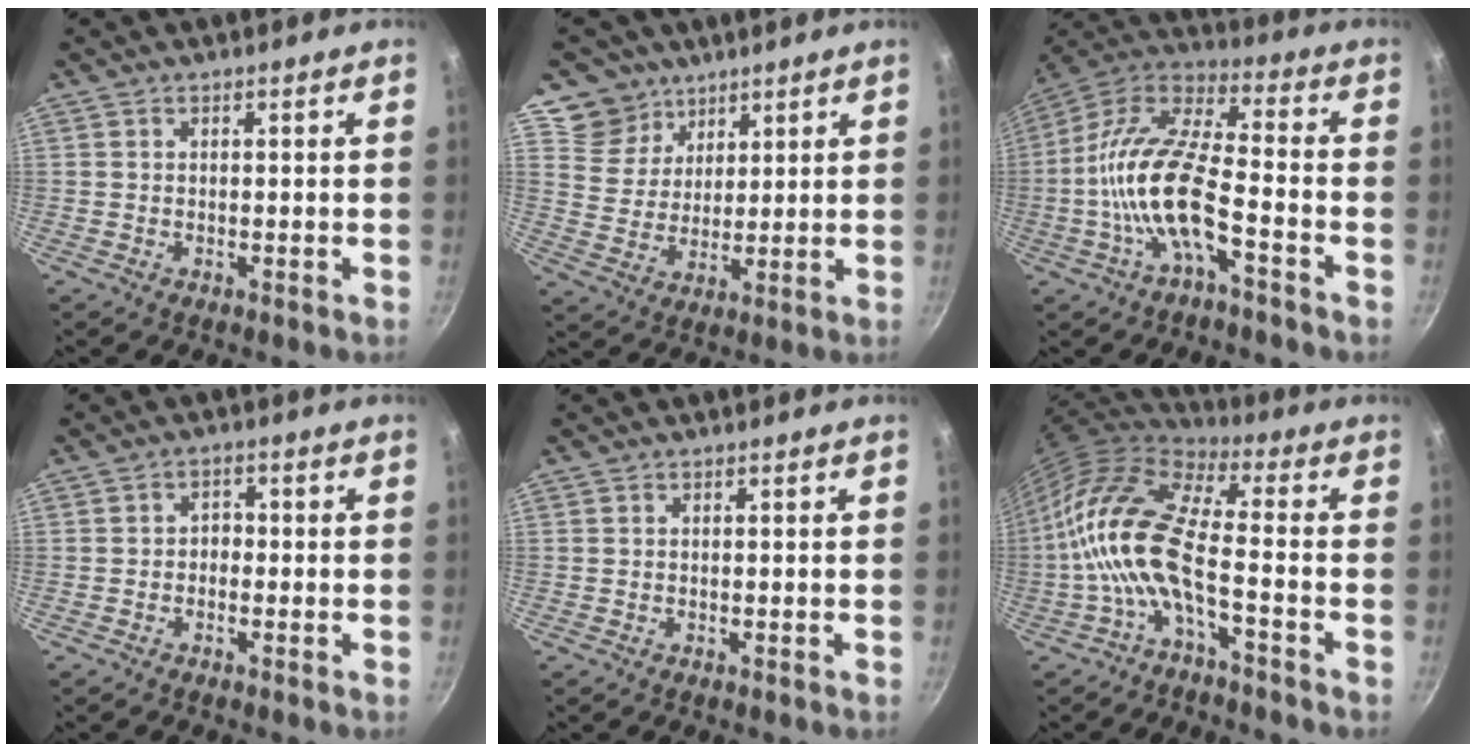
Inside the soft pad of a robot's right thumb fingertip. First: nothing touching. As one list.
[{"total": 8.4, "force": [5.7, 6.1, 0.7], "torque": [0.025, -0.035, 0.102]}, {"total": 15.9, "force": [-5.3, 5.8, 13.9], "torque": [-0.268, 0.047, -0.116]}, {"total": 2.0, "force": [-0.7, 1.6, 1.0], "torque": [-0.004, 0.012, -0.016]}, {"total": 0.0}, {"total": 15.2, "force": [-3.8, 5.5, 13.6], "torque": [-0.274, 0.042, -0.088]}]